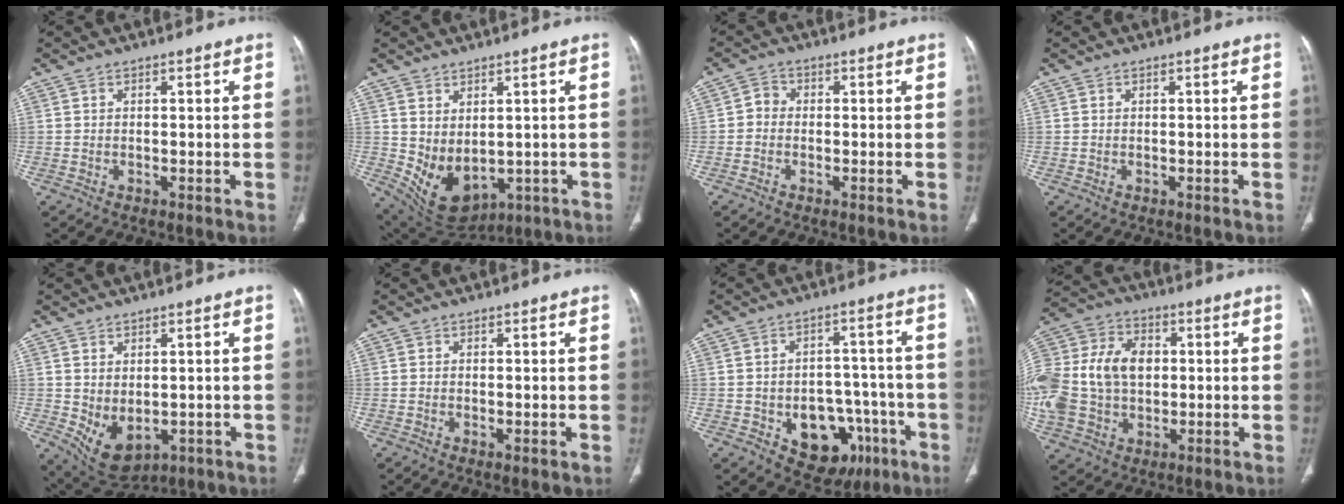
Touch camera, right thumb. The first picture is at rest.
{"total": 9.8, "force": [-0.1, 6.3, 7.5], "torque": [-0.117, -0.010, 0.036]}
{"total": 2.4, "force": [-0.5, 2.1, 1.2], "torque": [-0.011, 0.007, -0.019]}
{"total": 0.0}
{"total": 7.9, "force": [-1.1, 5.0, 5.9], "torque": [-0.091, -0.006, 0.009]}
{"total": 1.0, "force": [-0.2, 0.4, 0.9], "torque": [-0.021, -0.005, -0.003]}
{"total": 13.9, "force": [-5.7, 9.6, 8.3], "torque": [-0.069, 0.040, -0.066]}
{"total": 21.8, "force": [1.0, 15.9, 14.8], "torque": [-0.333, 0.024, 0.029]}